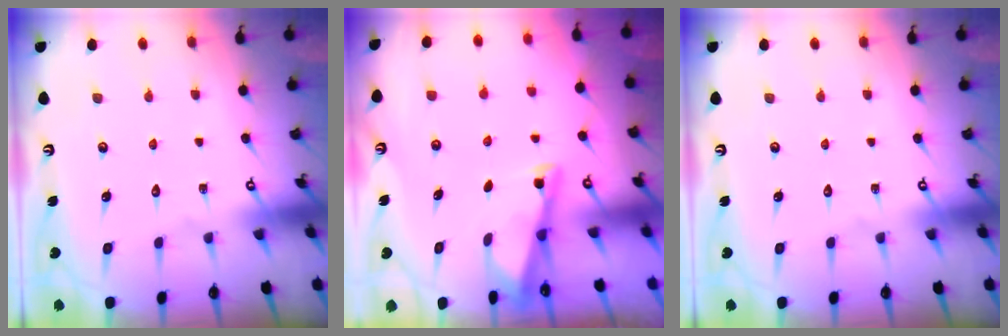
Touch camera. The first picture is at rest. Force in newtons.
{"total": 2.9, "press": 2.9, "slide": 0.2}
{"total": 0.0}